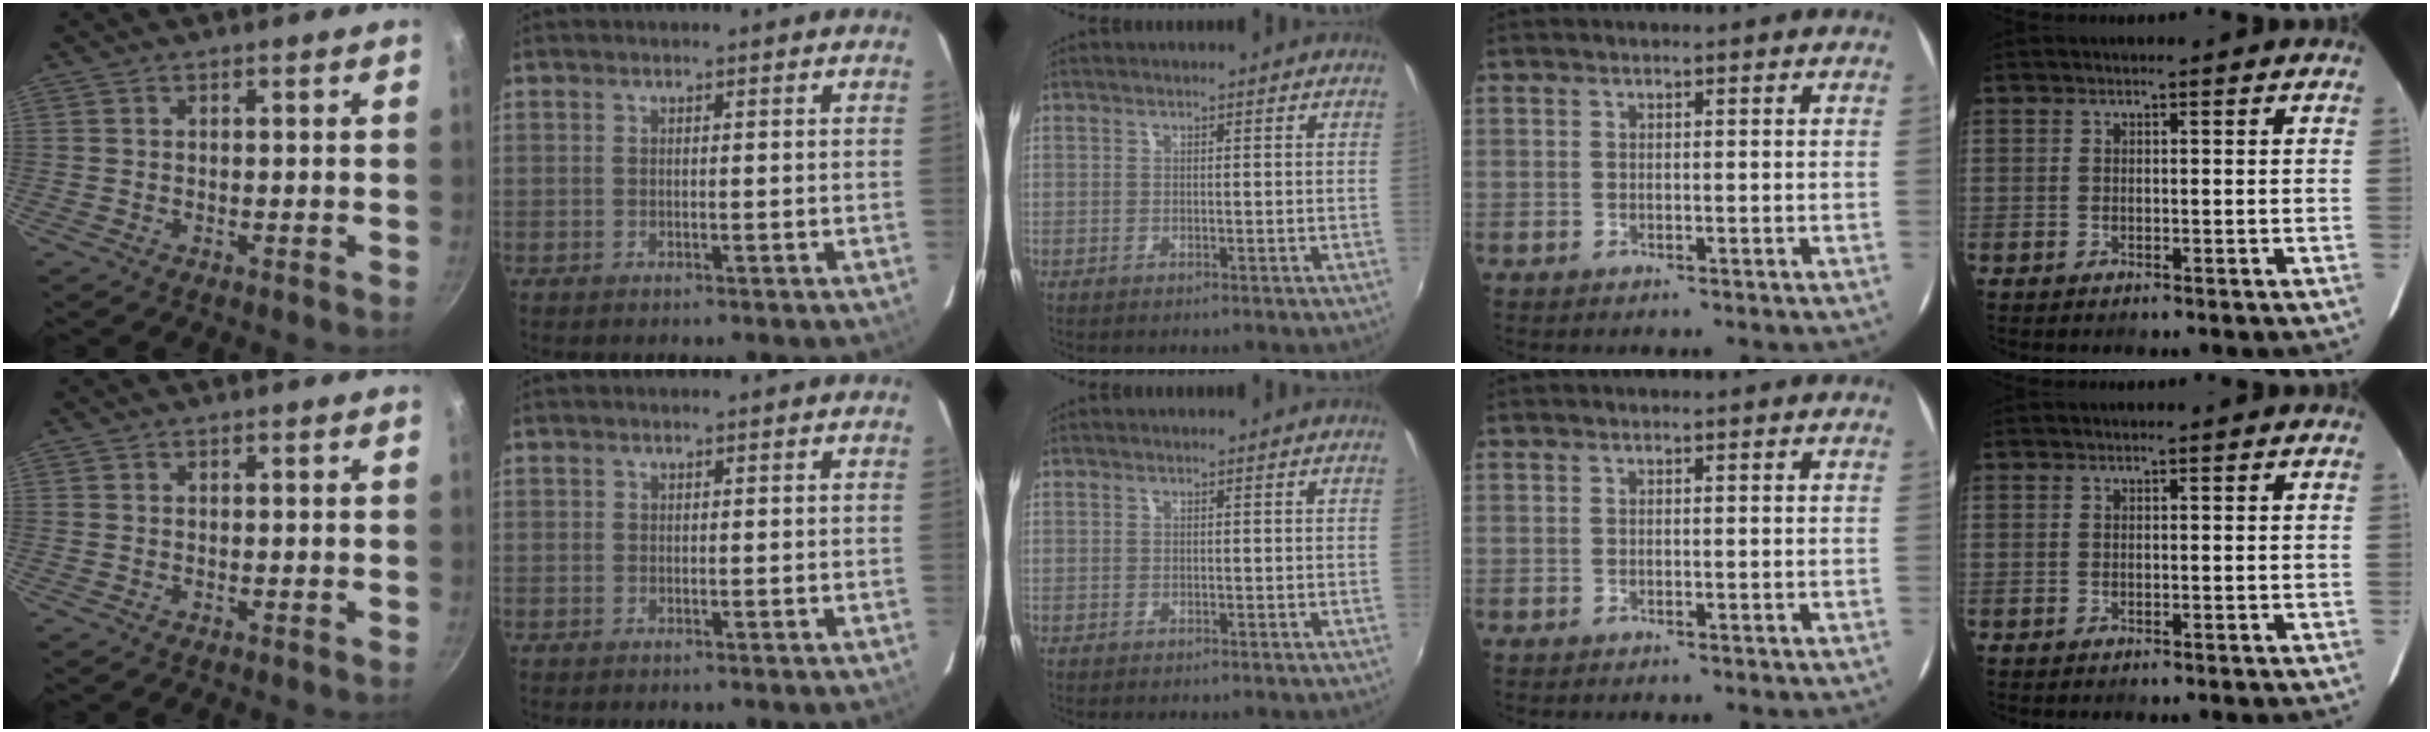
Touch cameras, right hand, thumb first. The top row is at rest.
{}